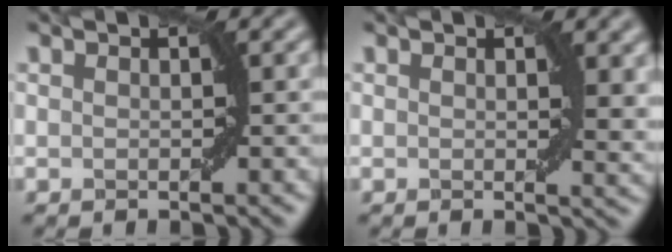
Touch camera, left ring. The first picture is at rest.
{"total": 2.1, "force": [0.9, 0.7, 1.8], "torque": [-0.019, -0.007, 0.016]}